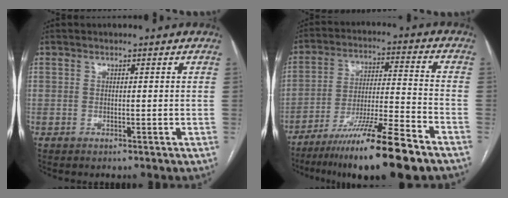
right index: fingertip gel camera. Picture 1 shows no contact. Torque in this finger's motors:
{"motor_torque": [1.09, -1.04, 0.73, 0.21]}